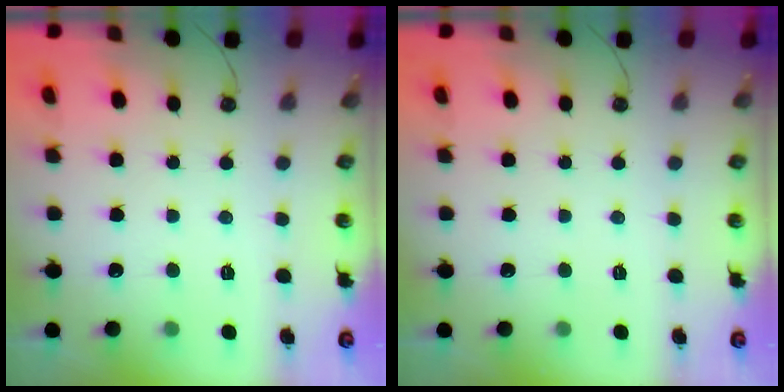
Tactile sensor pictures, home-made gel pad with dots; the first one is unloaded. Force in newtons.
{"total": 0.0}